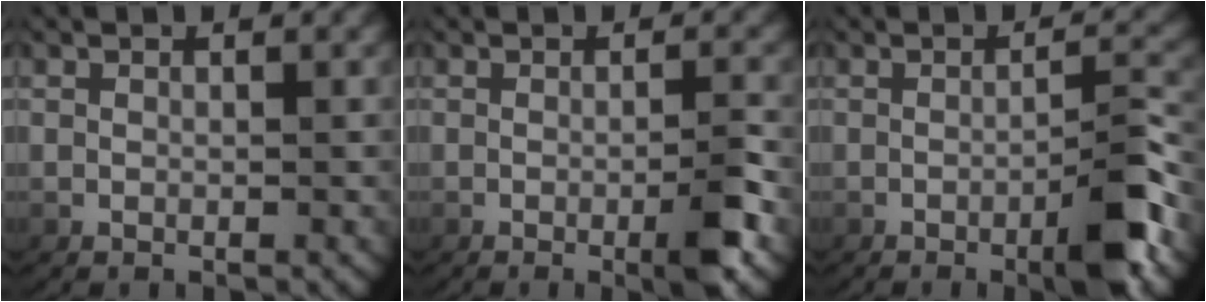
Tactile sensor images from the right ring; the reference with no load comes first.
{"total": 3.2, "force": [-1.0, 0.6, 3.0], "torque": [-0.040, 0.002, -0.020]}
{"total": 4.5, "force": [-1.7, 1.1, 4.0], "torque": [-0.053, 0.005, -0.033]}